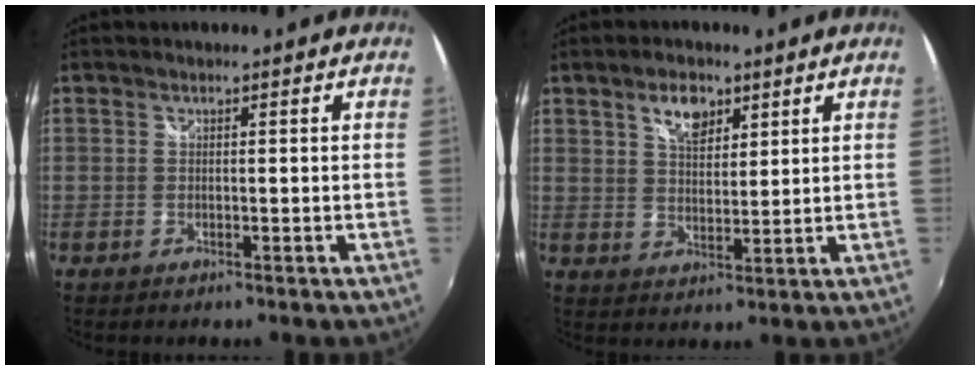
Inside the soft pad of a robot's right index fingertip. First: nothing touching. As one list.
[{"total": 6.0, "force": [3.5, 3.2, 3.7], "torque": [-0.056, 0.008, 0.063]}]